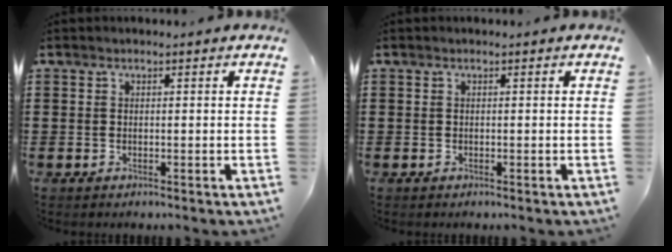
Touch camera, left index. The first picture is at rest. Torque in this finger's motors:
{"motor_torque": [0.00, 0.00, 0.00, 0.00]}